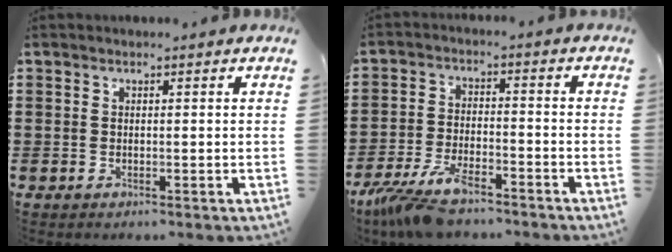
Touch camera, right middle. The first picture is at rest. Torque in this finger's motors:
{"motor_torque": [2.00, 0.14, 0.86, 0.21]}